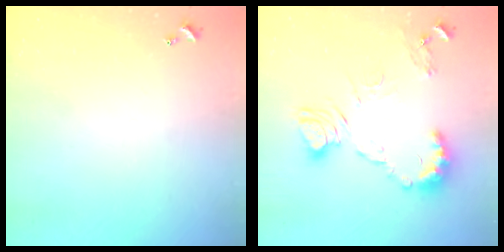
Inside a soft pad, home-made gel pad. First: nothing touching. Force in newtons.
{"total": 11.5, "press": 11.5, "slide": 0.6}